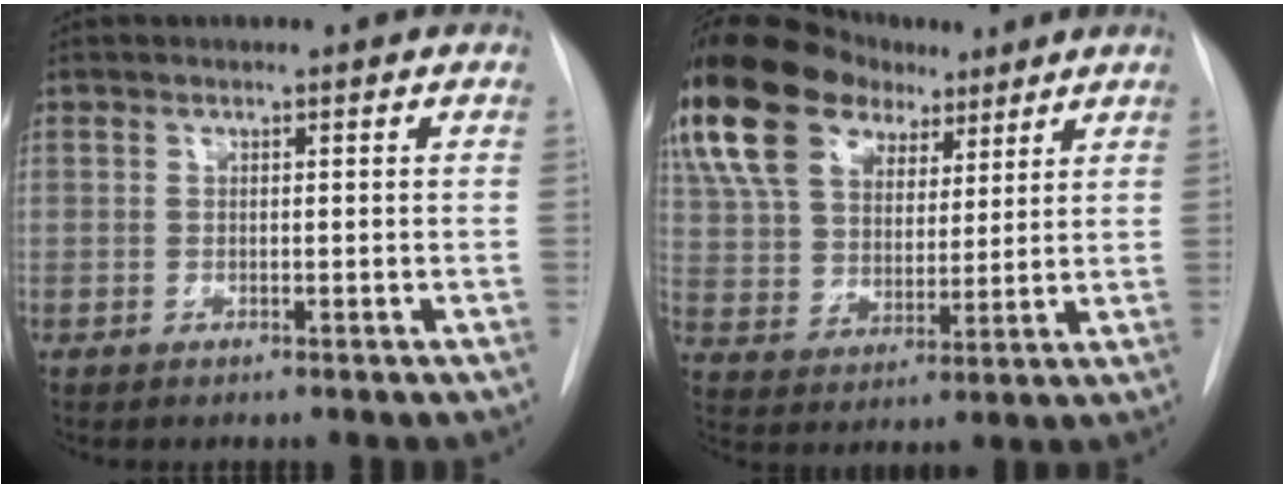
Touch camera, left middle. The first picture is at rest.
{"total": 21.8, "force": [13.6, 13.0, 11.1], "torque": [-0.259, 0.064, 0.245]}